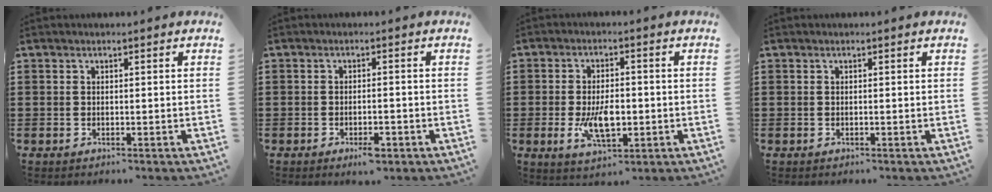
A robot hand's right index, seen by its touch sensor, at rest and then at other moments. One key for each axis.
{"total": 2.7, "fx": -1.4, "fy": 0.8, "fz": 2.2, "tx": -0.036, "ty": 0.001, "tz": -0.026}
{"total": 6.9, "fx": -1.4, "fy": 3.3, "fz": 5.9, "tx": -0.112, "ty": -0.005, "tz": -0.025}
{"total": 0.0}